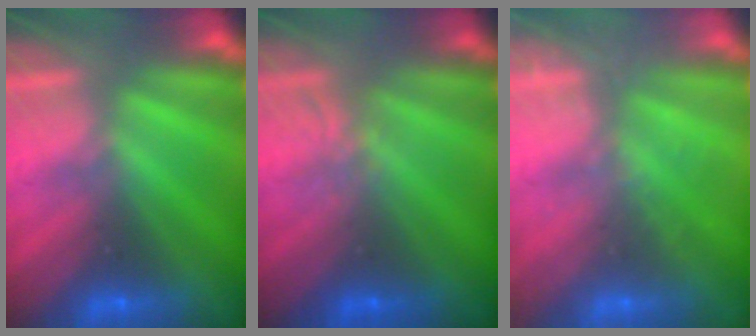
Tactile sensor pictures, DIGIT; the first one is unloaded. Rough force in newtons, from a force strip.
{"total": 1.8}
{"total": 1.9}